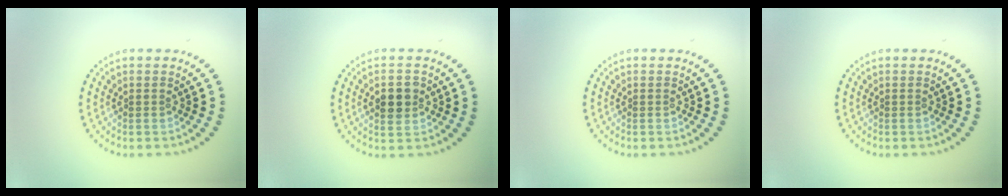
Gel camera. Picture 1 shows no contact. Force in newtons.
{"total": 2.9, "press": 2.9, "slide": 0.2}
{"total": 0.0}
{"total": 0.0}